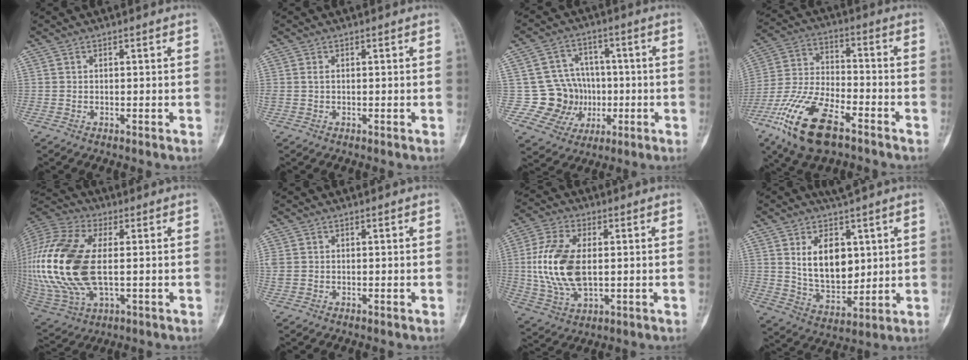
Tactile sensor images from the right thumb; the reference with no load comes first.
{"total": 0.9, "force": [0.2, 0.5, 0.7], "torque": [-0.021, 0.004, 0.007]}
{"total": 11.3, "force": [-1.3, 10.8, 3.1], "torque": [0.006, 0.023, -0.013]}
{"total": 17.6, "force": [-10.0, 7.3, 12.5], "torque": [-0.252, 0.036, -0.189]}
{"total": 26.6, "force": [0.7, 14.2, 22.4], "torque": [-0.534, -0.004, 0.023]}
{"total": 1.6, "force": [0.2, 1.2, 1.0], "torque": [-0.039, 0.007, 0.007]}
{"total": 14.6, "force": [0.7, 8.1, 12.2], "torque": [-0.254, -0.003, 0.018]}
{"total": 12.6, "force": [3.8, 7.1, 9.6], "torque": [-0.134, -0.027, 0.081]}